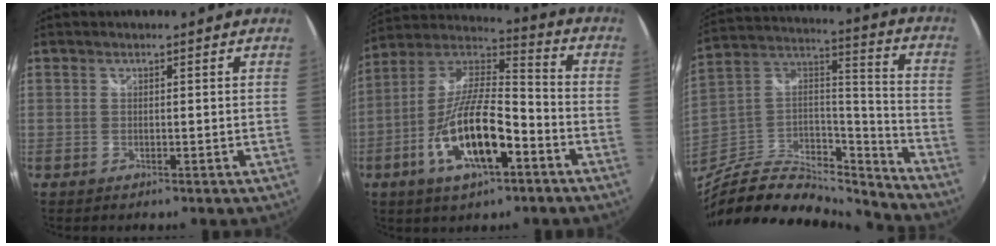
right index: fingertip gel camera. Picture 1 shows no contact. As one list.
[{"total": 17.1, "force": [-7.1, 5.8, 14.5], "torque": [-0.289, -0.009, -0.132]}, {"total": 24.9, "force": [-21.2, 8.3, 10.2], "torque": [-0.206, 0.024, -0.349]}]